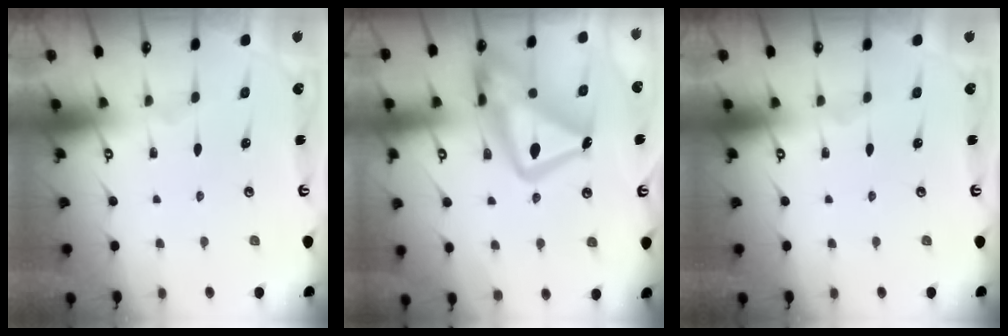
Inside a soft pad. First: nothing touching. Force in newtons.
{"total": 20.6, "press": 20.5, "slide": 1.7}
{"total": 0.0}